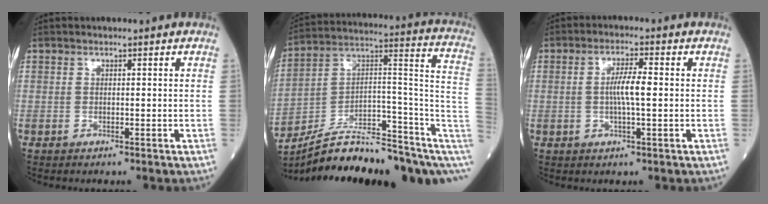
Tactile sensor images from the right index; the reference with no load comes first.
{"total": 20.1, "force": [-15.8, 4.2, 11.7], "torque": [-0.136, 0.054, -0.245]}
{"total": 4.7, "force": [0.0, 0.4, 4.7], "torque": [-0.089, 0.002, -0.002]}